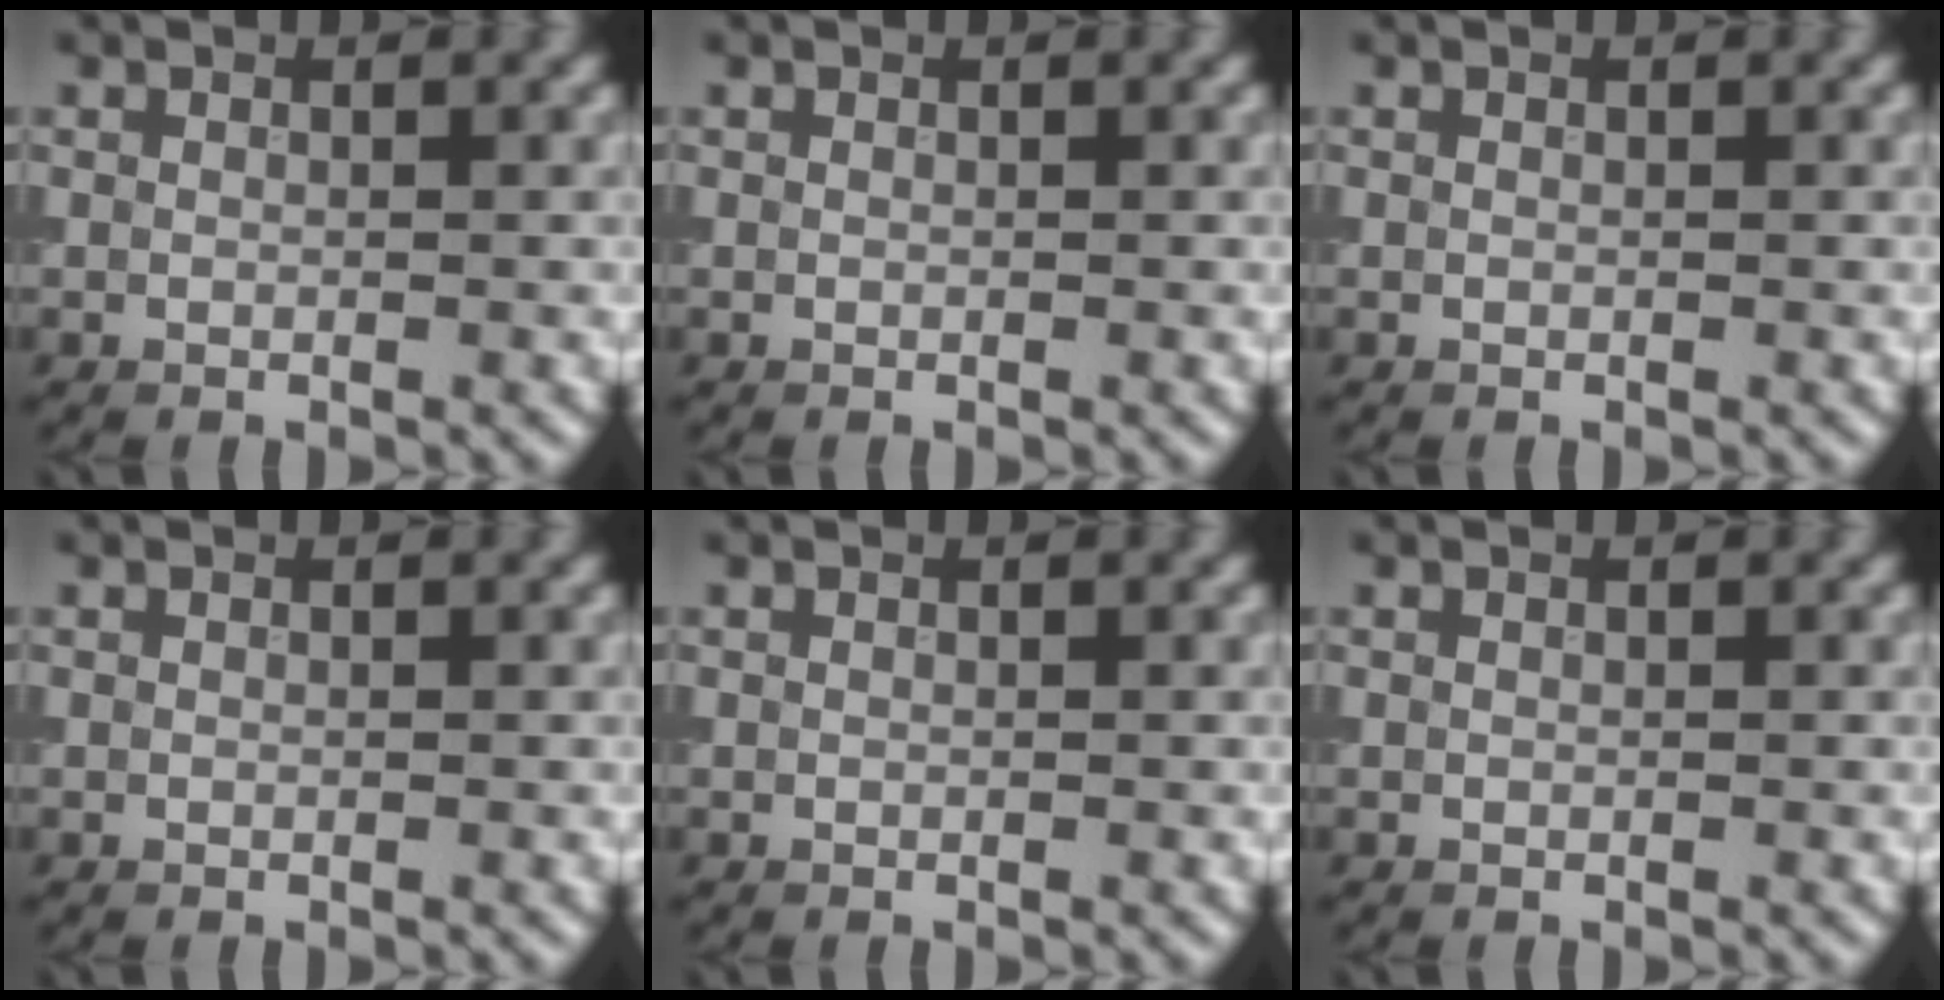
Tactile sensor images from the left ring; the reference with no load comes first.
{"total": 0.0}
{"total": 0.0}
{"total": 0.0}
{"total": 0.0}
{"total": 0.0}